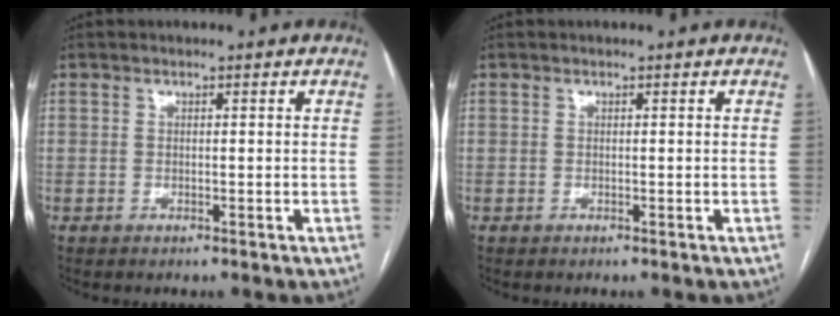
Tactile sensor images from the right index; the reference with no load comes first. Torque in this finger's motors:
{"motor_torque": [0.00, 0.00, 0.00, 0.01]}